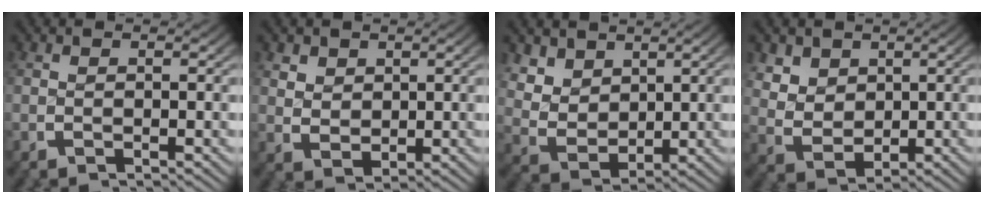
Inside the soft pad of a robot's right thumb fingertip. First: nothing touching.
{"total": 2.8, "force": [0.8, 2.3, 1.3], "torque": [-0.025, -0.018, 0.028]}
{"total": 6.8, "force": [1.3, 5.5, 3.8], "torque": [-0.101, -0.035, 0.035]}
{"total": 5.9, "force": [0.6, 4.9, 3.3], "torque": [-0.087, -0.039, 0.031]}